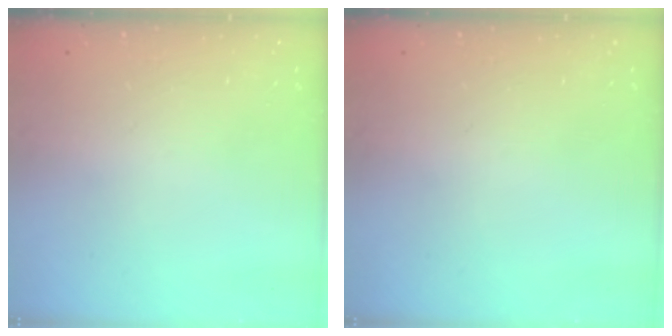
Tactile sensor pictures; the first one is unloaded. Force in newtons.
{"total": 0.0}